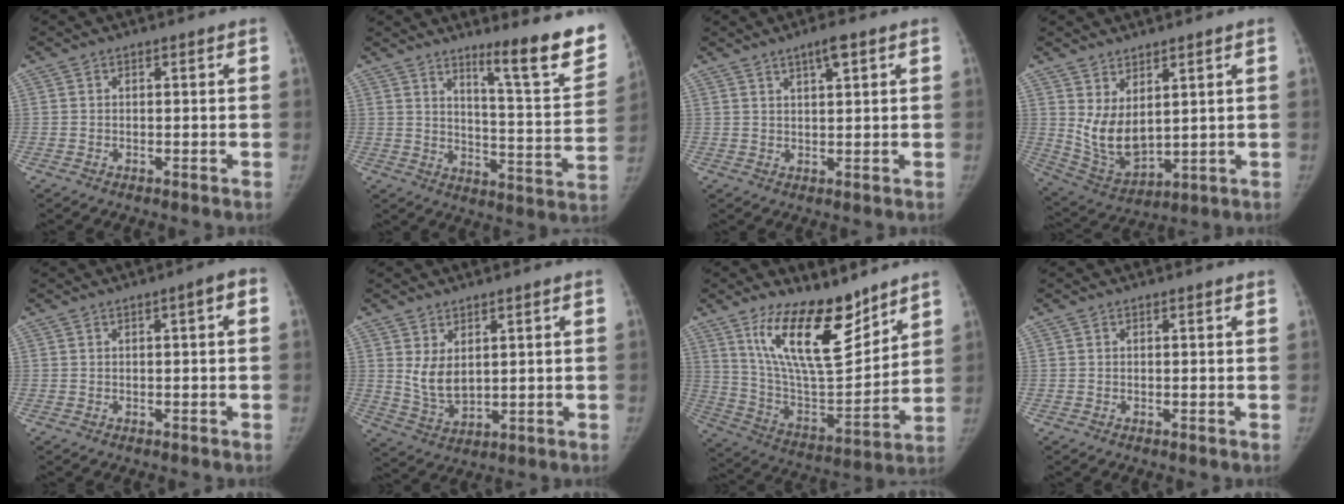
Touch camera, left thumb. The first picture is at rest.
{"total": 17.0, "force": [11.6, 2.3, 12.3], "torque": [-0.130, -0.090, 0.171]}
{"total": 3.5, "force": [2.1, 0.7, 2.7], "torque": [-0.045, -0.010, 0.037]}
{"total": 9.2, "force": [3.1, 5.0, 7.1], "torque": [-0.117, -0.034, 0.081]}
{"total": 2.6, "force": [0.5, 0.4, 2.5], "torque": [-0.034, 0.007, 0.005]}
{"total": 6.2, "force": [2.1, 3.7, 4.6], "torque": [-0.073, -0.022, 0.055]}
{"total": 19.4, "force": [12.9, 7.2, 12.7], "torque": [-0.173, -0.091, 0.238]}
{"total": 0.6, "force": [0.5, 0.0, 0.3], "torque": [-0.009, -0.001, 0.008]}